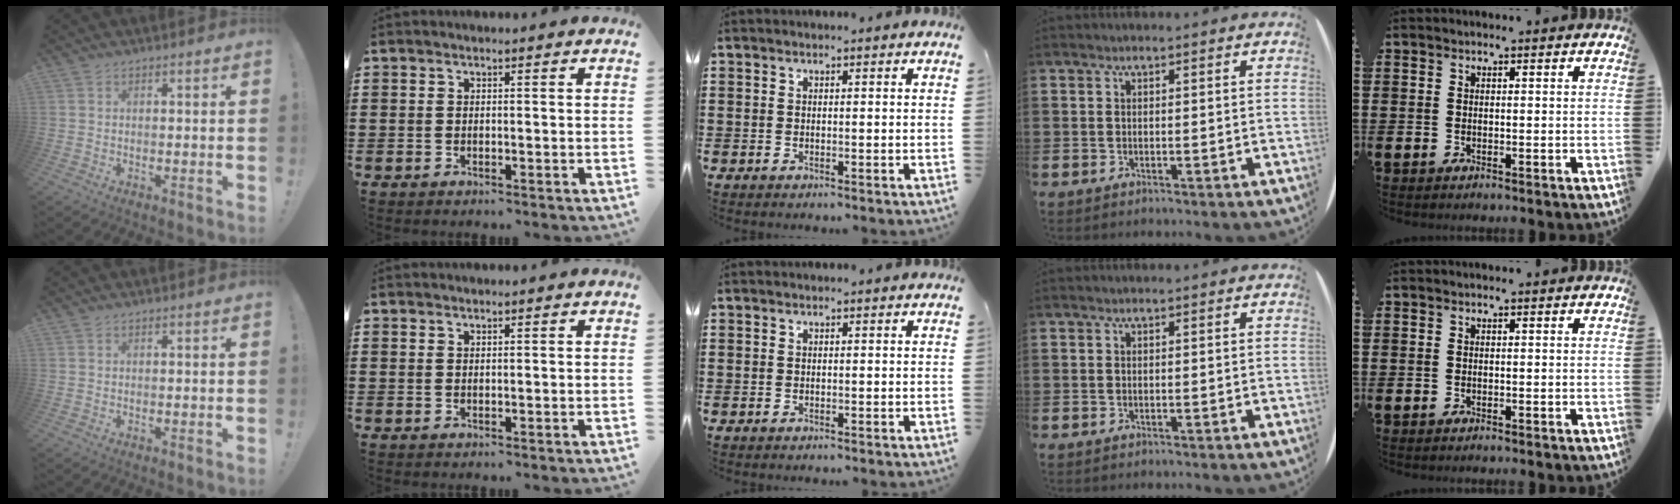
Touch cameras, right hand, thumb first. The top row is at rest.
{"index": {"total": 0.5, "force": [0.4, 0.2, 0.1], "torque": [-0.003, 0.002, 0.009]}}